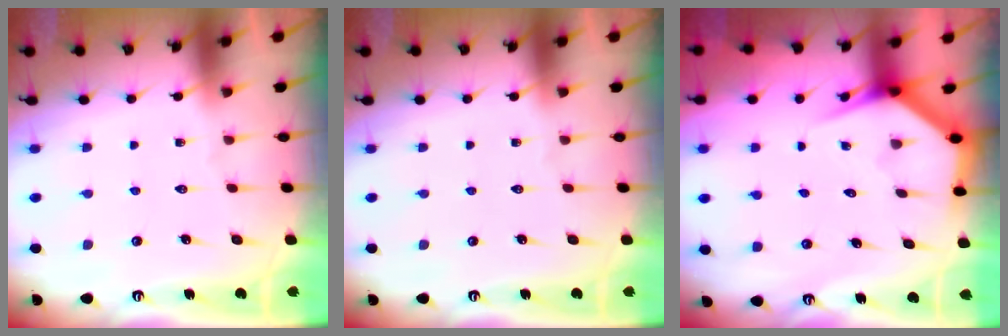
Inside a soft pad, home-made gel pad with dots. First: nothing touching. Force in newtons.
{"total": 0.0}
{"total": 3.6, "press": 3.6, "slide": 0.2}